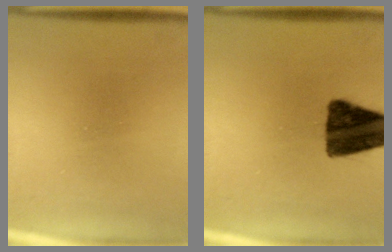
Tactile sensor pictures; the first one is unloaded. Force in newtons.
{"total": 14.6}